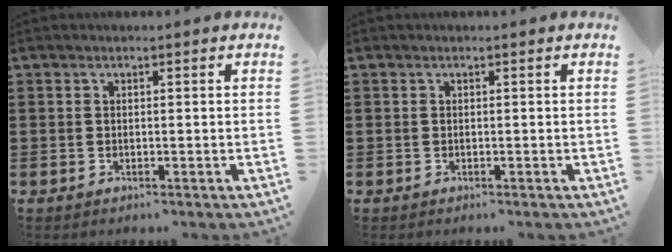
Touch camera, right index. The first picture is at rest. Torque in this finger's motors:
{"motor_torque": [0.21, -0.05, 0.00, 0.00]}